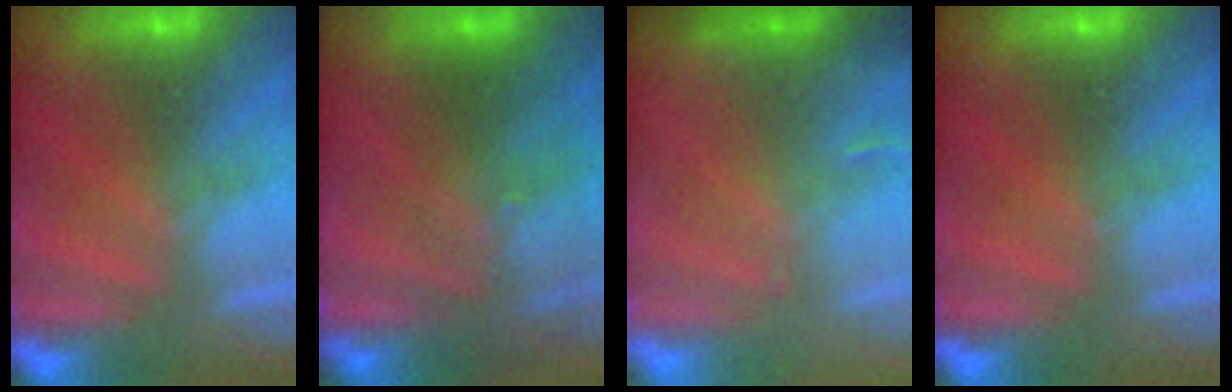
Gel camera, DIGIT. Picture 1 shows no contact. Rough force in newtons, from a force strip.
{"total": 3.0}
{"total": 2.7}
{"total": 0.0}